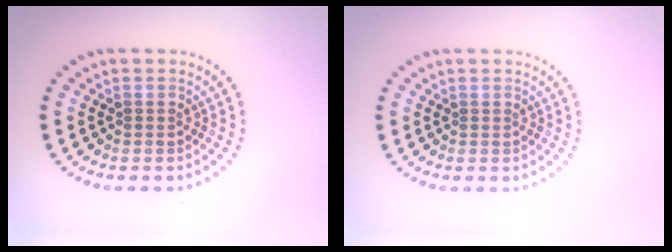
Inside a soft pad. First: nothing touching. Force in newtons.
{"total": 0.0}